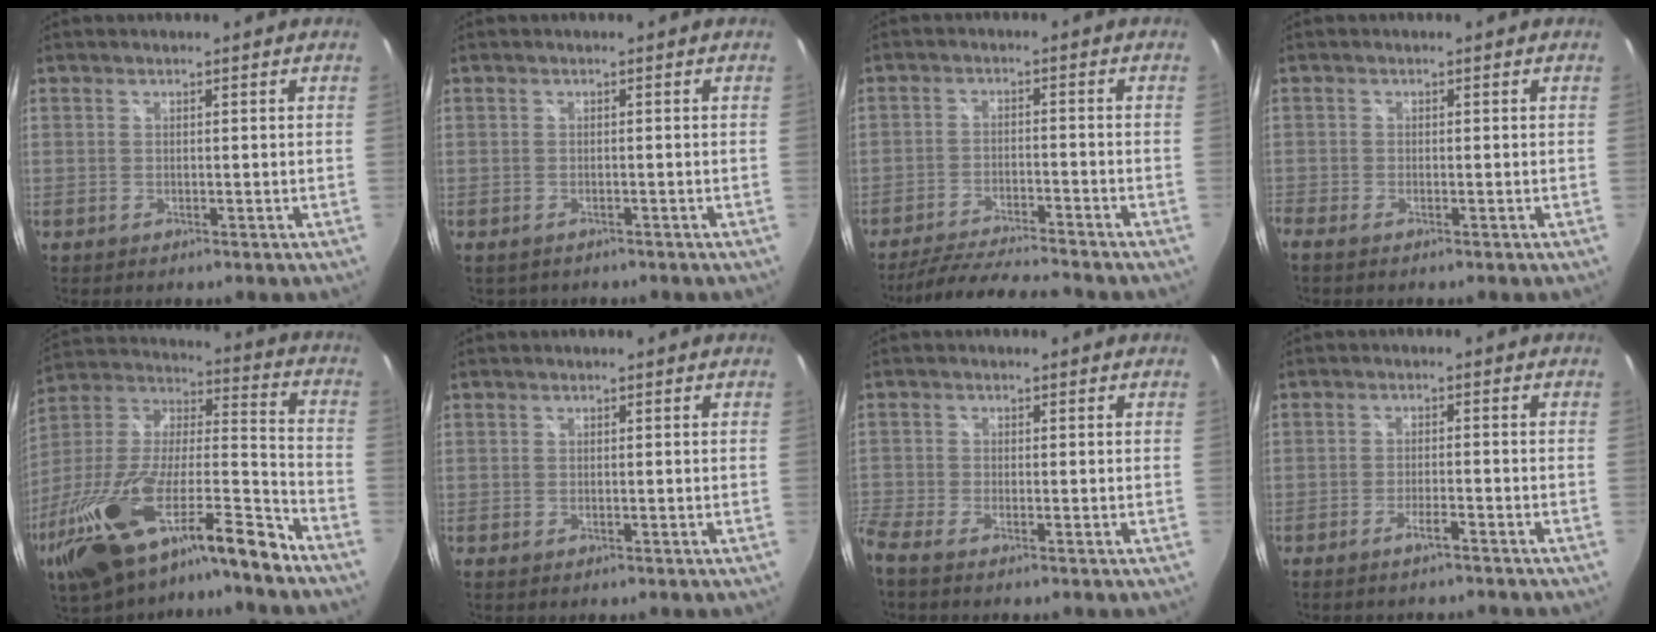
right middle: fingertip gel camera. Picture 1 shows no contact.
{"total": 1.4, "force": [-1.0, 0.9, 0.5], "torque": [-0.012, -0.002, -0.013]}
{"total": 11.4, "force": [-10.4, 0.5, 4.5], "torque": [-0.105, -0.005, -0.173]}
{"total": 1.2, "force": [-1.0, 0.0, 0.6], "torque": [-0.018, -0.002, -0.021]}
{"total": 26.4, "force": [-17.9, 6.0, 18.5], "torque": [-0.339, -0.039, -0.313]}
{"total": 0.0}
{"total": 2.8, "force": [-2.4, 0.1, 1.4], "torque": [-0.046, -0.010, -0.054]}
{"total": 2.8, "force": [-2.5, 0.1, 1.3], "torque": [-0.038, 0.001, -0.042]}